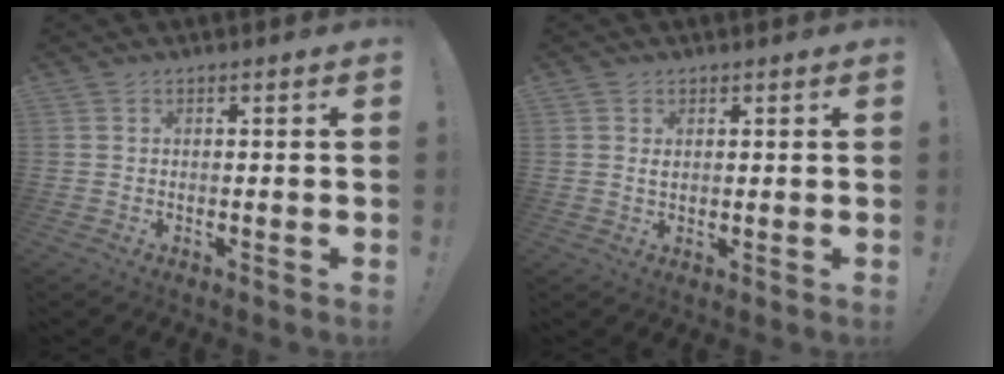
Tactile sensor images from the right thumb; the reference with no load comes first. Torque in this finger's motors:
{"motor_torque": [-0.22, 0.14, -0.08, 0.05, 0.01]}